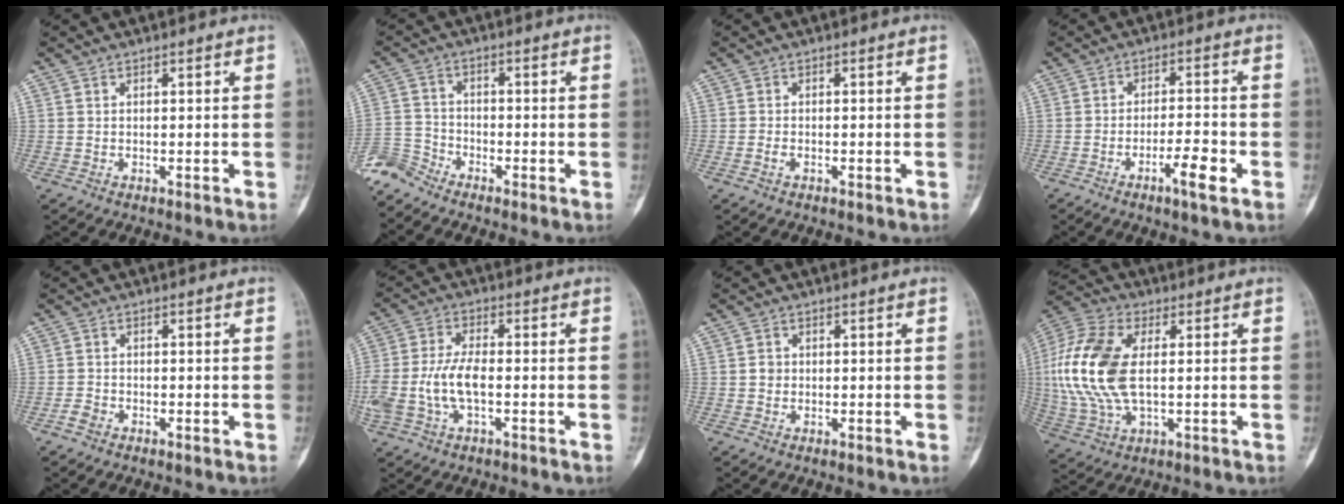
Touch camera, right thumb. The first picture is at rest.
{"total": 5.1, "force": [-4.9, 1.1, 0.1], "torque": [-0.008, 0.011, -0.110]}
{"total": 0.8, "force": [-0.5, 0.5, 0.4], "torque": [-0.012, 0.001, -0.011]}
{"total": 5.8, "force": [-2.9, 1.0, 4.9], "torque": [-0.086, 0.017, -0.050]}
{"total": 1.8, "force": [-1.1, 1.2, 0.7], "torque": [-0.010, 0.005, -0.025]}
{"total": 9.1, "force": [-1.6, 4.5, 7.7], "torque": [-0.178, 0.024, -0.031]}
{"total": 1.5, "force": [0.0, 1.4, 0.6], "torque": [-0.004, 0.004, -0.001]}
{"total": 17.3, "force": [1.3, 9.6, 14.4], "torque": [-0.325, 0.008, 0.026]}